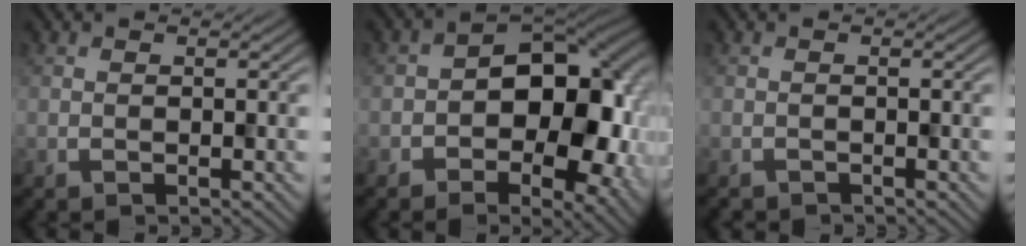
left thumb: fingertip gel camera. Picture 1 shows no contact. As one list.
[{"total": 13.3, "force": [-1.0, 8.5, 10.2], "torque": [-0.118, 0.005, -0.019]}, {"total": 0.8, "force": [-0.7, 0.0, -0.4], "torque": [0.008, 0.002, -0.012]}]